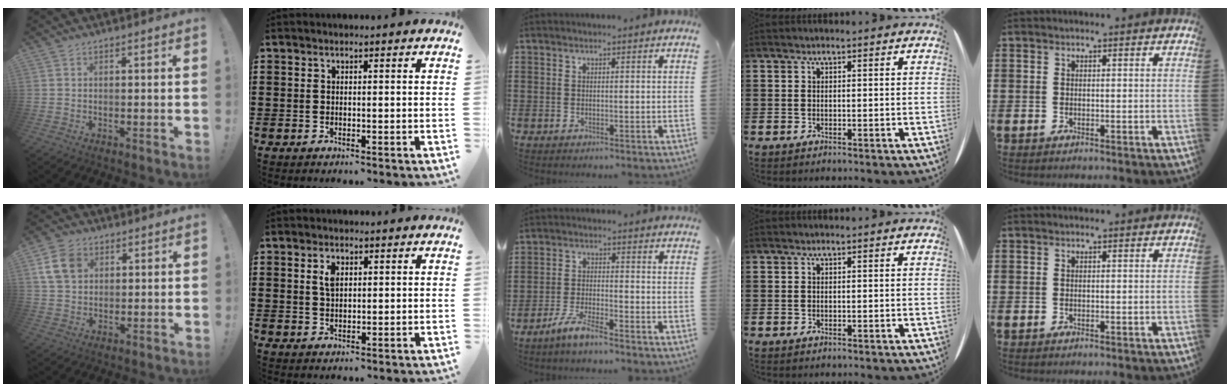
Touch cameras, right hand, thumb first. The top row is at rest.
{"thumb": {"total": 9.9, "force": [3.7, 7.4, 5.4], "torque": [-0.099, 0.000, 0.076]}, "index": {"total": 2.6, "force": [1.0, 1.4, 2.0], "torque": [-0.044, 0.007, 0.016]}, "middle": {"total": 4.6, "force": [-4.0, 0.2, 2.3], "torque": [-0.060, -0.007, -0.081]}}